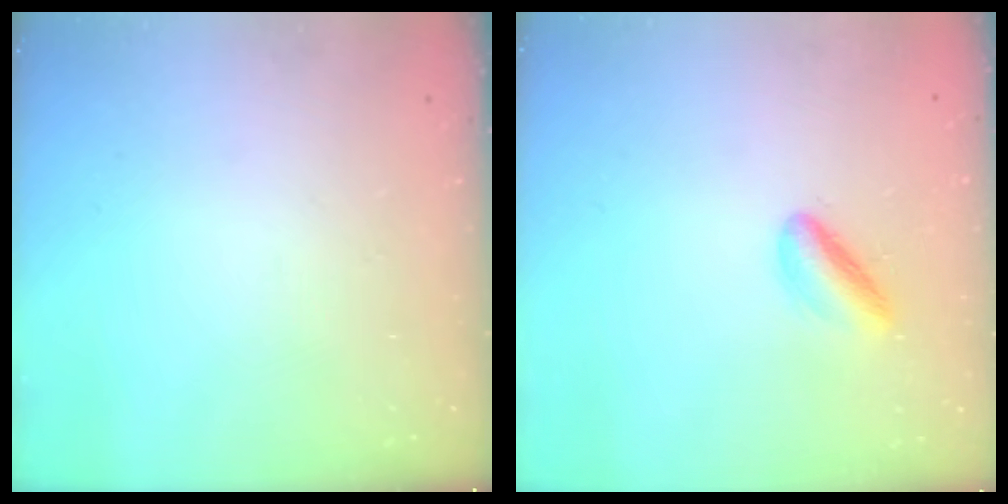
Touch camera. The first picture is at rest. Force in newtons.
{"total": 5.1, "press": 5.1, "slide": 0.6}